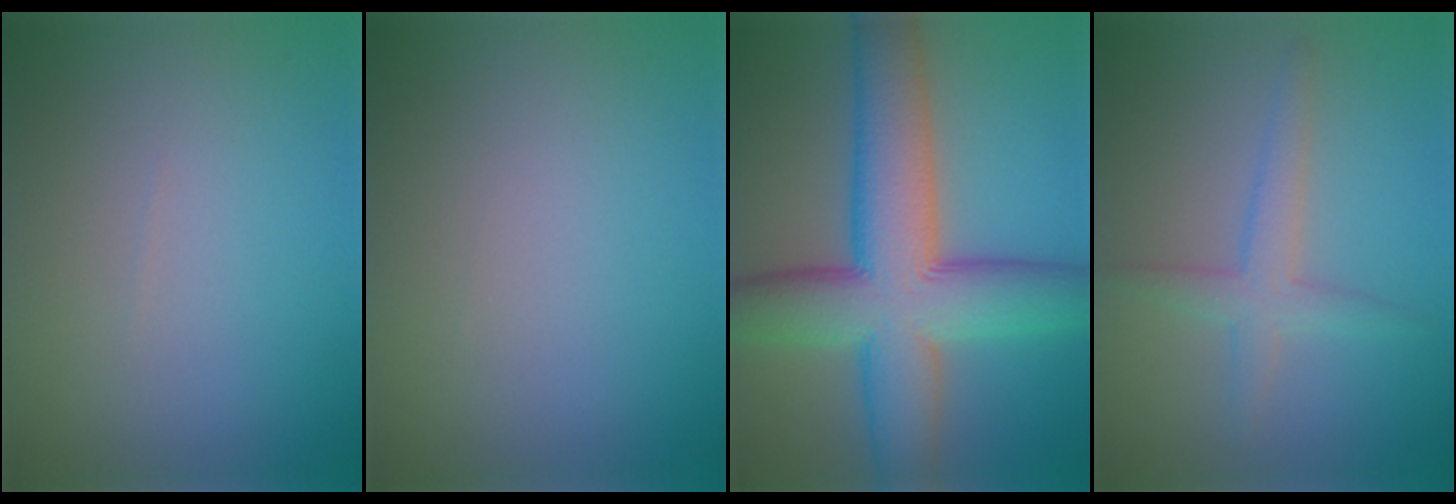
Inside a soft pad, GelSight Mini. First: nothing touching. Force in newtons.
{"total": 0.0}
{"total": 12.3, "press": 12.3, "slide": 0.3}
{"total": 2.8, "press": 2.7, "slide": 0.2}